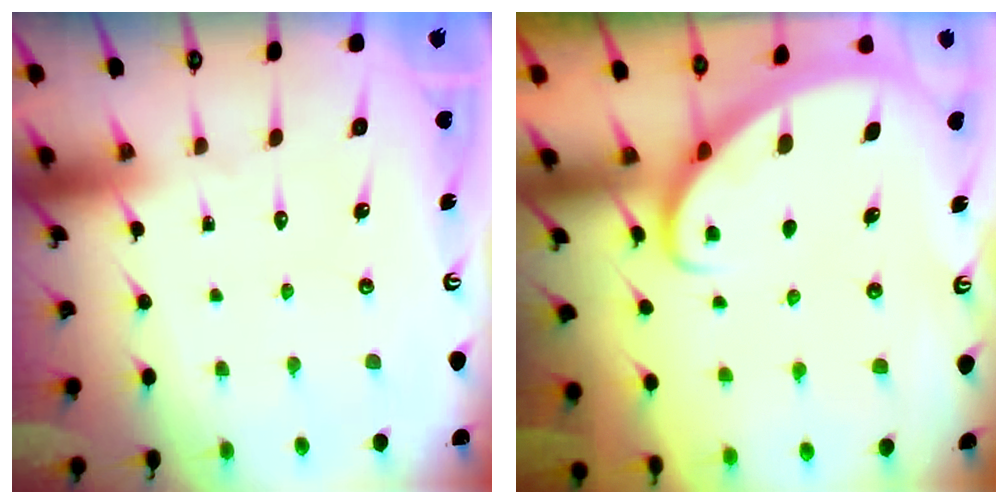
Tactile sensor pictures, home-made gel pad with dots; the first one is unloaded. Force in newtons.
{"total": 2.8, "press": 2.8, "slide": 0.2}